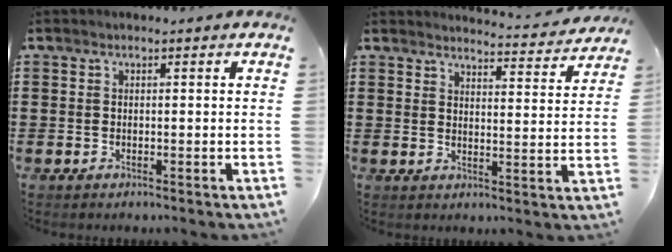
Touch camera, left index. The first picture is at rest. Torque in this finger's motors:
{"motor_torque": [1.07, -1.07, 0.24, 0.07]}